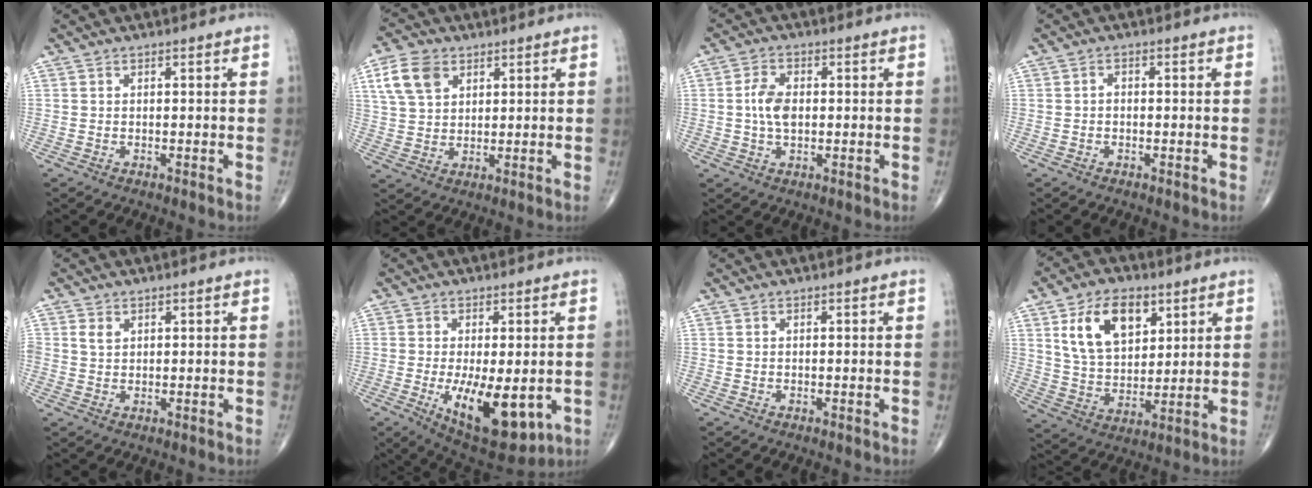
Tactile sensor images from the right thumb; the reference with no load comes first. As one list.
[{"total": 8.5, "force": [3.8, 5.8, 4.9], "torque": [-0.082, -0.004, 0.073]}, {"total": 5.4, "force": [0.1, 3.2, 4.4], "torque": [-0.085, 0.007, -0.002]}, {"total": 1.1, "force": [-0.2, 0.7, 0.8], "torque": [-0.007, 0.007, -0.007]}, {"total": 1.9, "force": [0.8, 1.4, 1.1], "torque": [-0.017, -0.001, 0.017]}, {"total": 14.2, "force": [-3.2, 6.0, 12.4], "torque": [-0.184, -0.024, -0.031]}, {"total": 0.0}, {"total": 14.4, "force": [6.1, 8.9, 9.6], "torque": [-0.140, -0.022, 0.119]}]